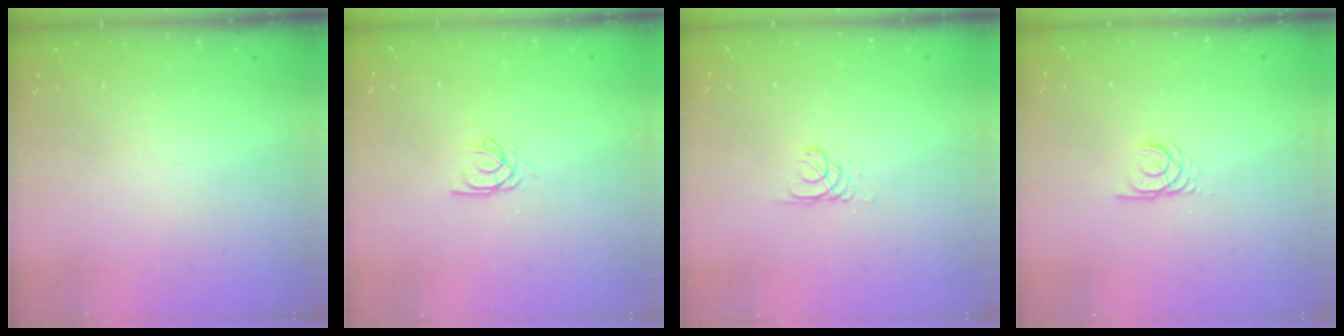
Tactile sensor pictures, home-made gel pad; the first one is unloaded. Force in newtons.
{"total": 4.5, "press": 4.5, "slide": 0.3}
{"total": 1.3, "press": 1.3, "slide": 0.1}
{"total": 2.2, "press": 2.2, "slide": 0.3}